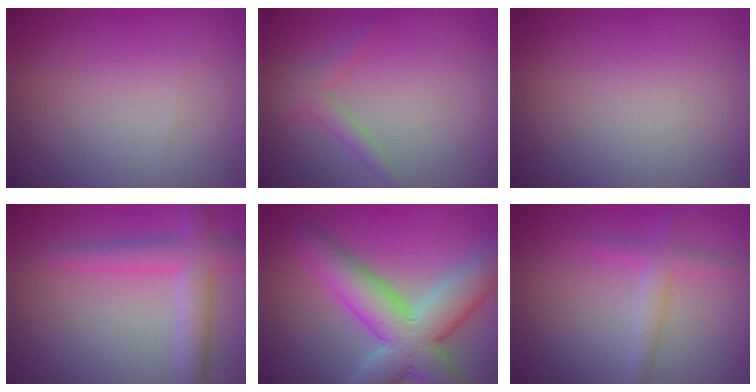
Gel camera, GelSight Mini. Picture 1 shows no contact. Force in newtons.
{"total": 1.8, "press": 1.8, "slide": 0.1}
{"total": 0.0}
{"total": 4.1, "press": 4.1, "slide": 0.3}
{"total": 10.0, "press": 9.9, "slide": 0.9}
{"total": 2.3, "press": 2.3, "slide": 0.1}